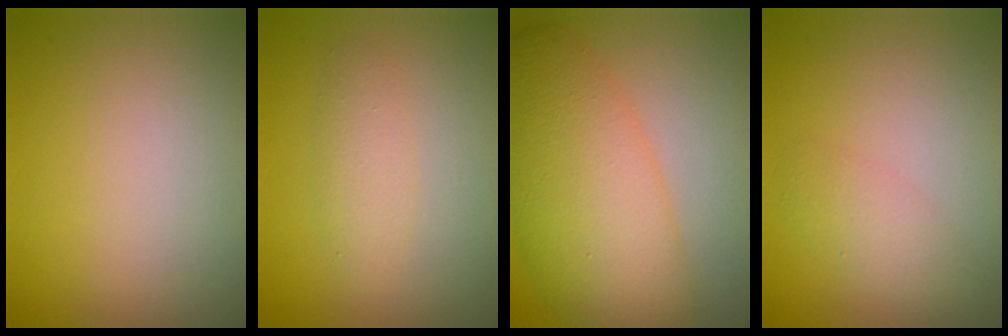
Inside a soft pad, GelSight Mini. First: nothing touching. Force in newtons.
{"total": 1.9, "press": 1.9, "slide": 0.0}
{"total": 9.0, "press": 9.0, "slide": 0.0}
{"total": 2.1, "press": 2.1, "slide": 0.1}